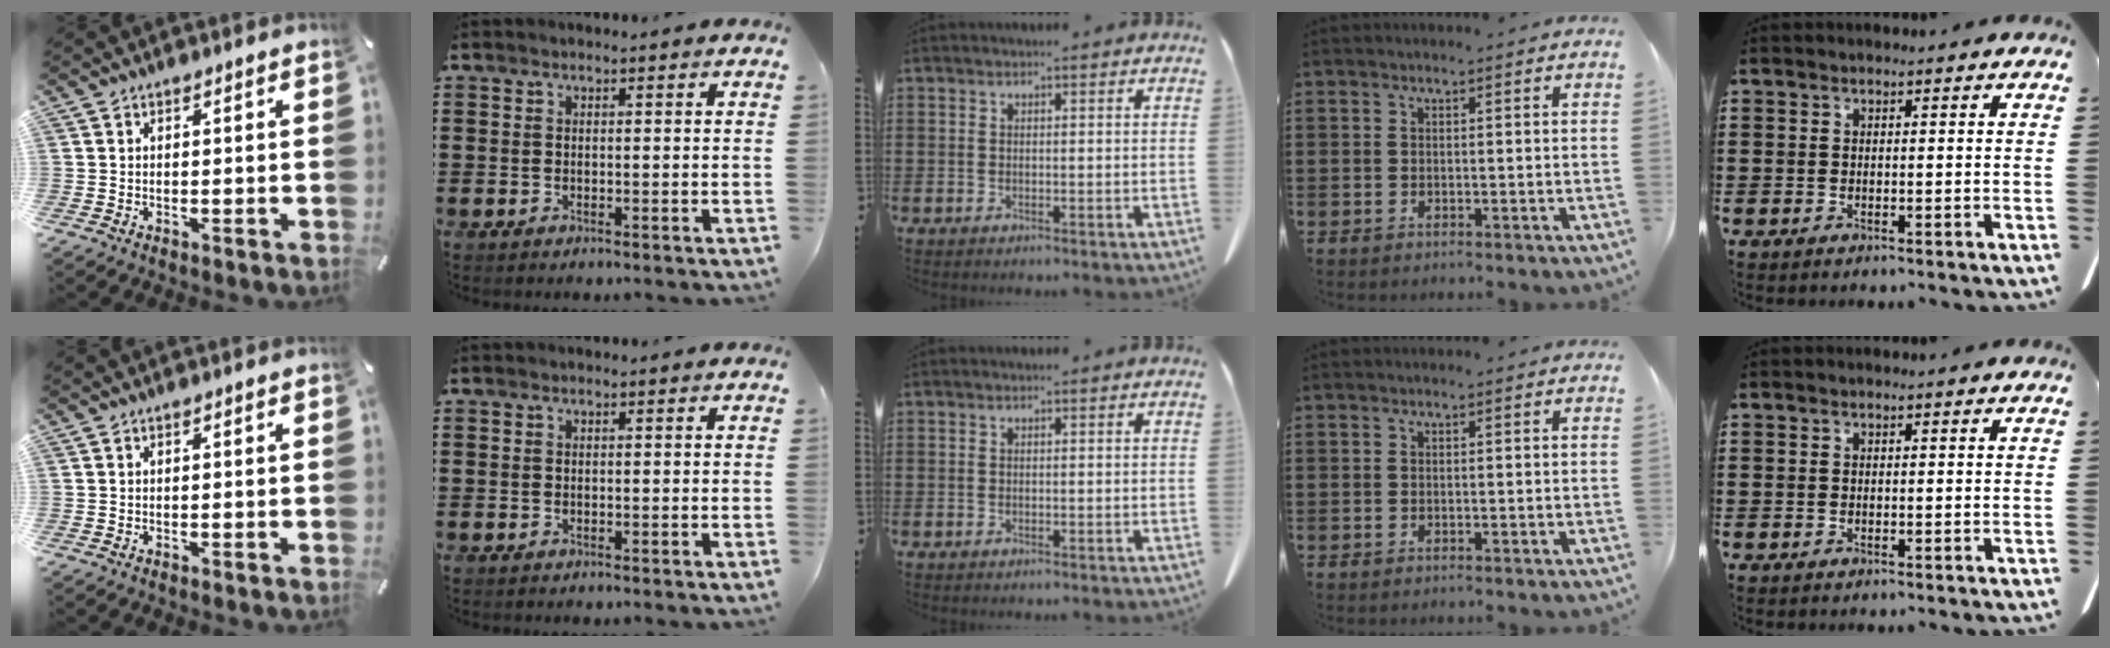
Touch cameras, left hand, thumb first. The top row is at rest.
{}